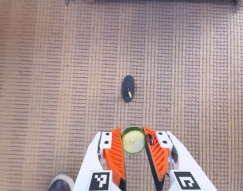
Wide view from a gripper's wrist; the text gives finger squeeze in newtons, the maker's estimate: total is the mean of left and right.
{"total": 8.3, "left": 8.3, "right": 8.4}